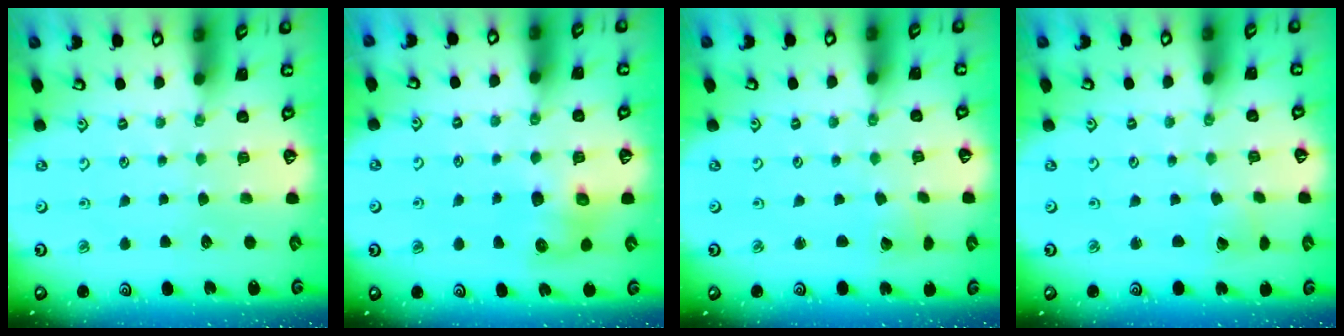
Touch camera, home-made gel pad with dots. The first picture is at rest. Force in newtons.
{"total": 7.4, "press": 7.3, "slide": 1.2}
{"total": 2.5, "press": 2.5, "slide": 0.1}
{"total": 1.9, "press": 1.9, "slide": 0.1}